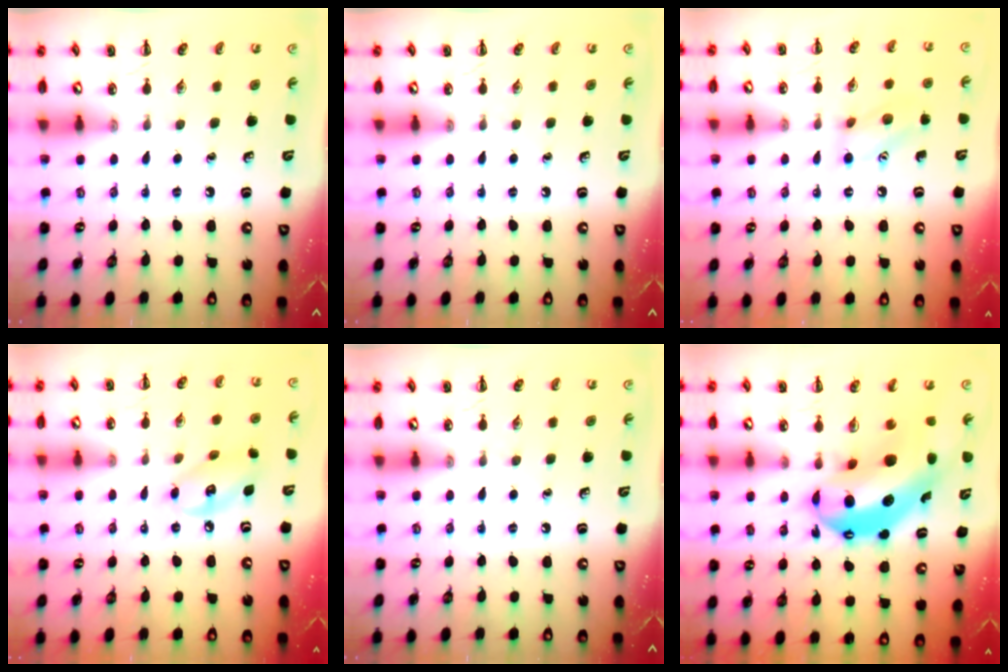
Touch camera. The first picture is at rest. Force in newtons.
{"total": 0.0}
{"total": 9.8, "press": 9.7, "slide": 1.0}
{"total": 8.8, "press": 8.6, "slide": 1.4}
{"total": 0.0}
{"total": 13.8, "press": 13.3, "slide": 3.4}